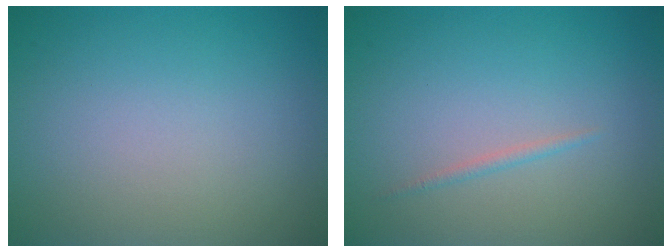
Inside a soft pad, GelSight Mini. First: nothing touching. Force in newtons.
{"total": 0.6, "press": 0.6, "slide": 0.0}